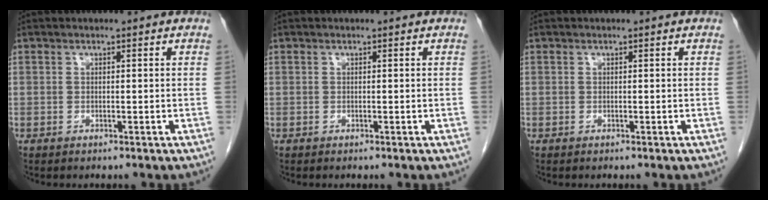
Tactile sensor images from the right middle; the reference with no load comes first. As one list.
[{"total": 0.0}, {"total": 0.0}]